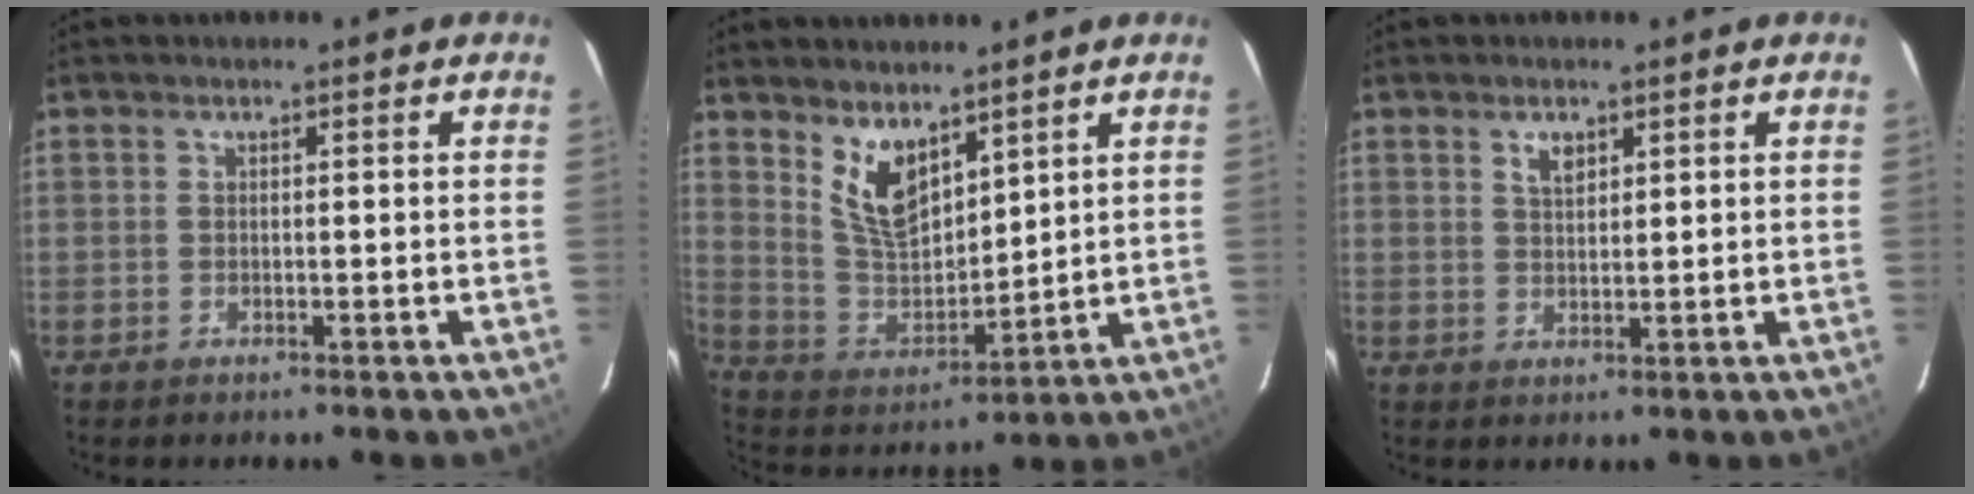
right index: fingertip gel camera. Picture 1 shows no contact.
{"total": 9.9, "force": [6.4, 4.7, 6.1], "torque": [-0.112, -0.008, 0.137]}
{"total": 2.8, "force": [1.6, 1.5, 1.8], "torque": [-0.030, 0.003, 0.030]}